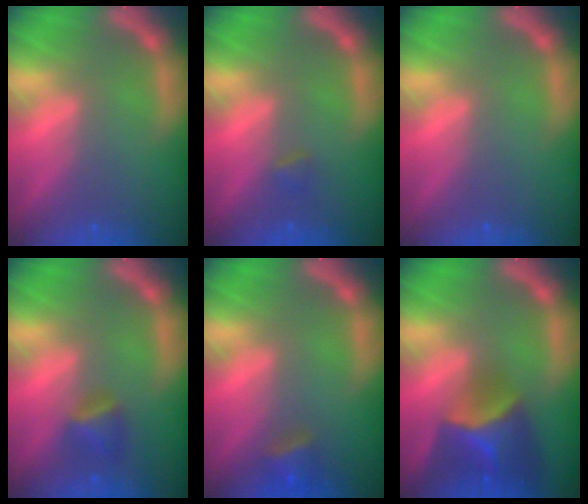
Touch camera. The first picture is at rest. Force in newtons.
{"total": 0.9}
{"total": 0.0}
{"total": 2.4}
{"total": 2.4}
{"total": 6.9}